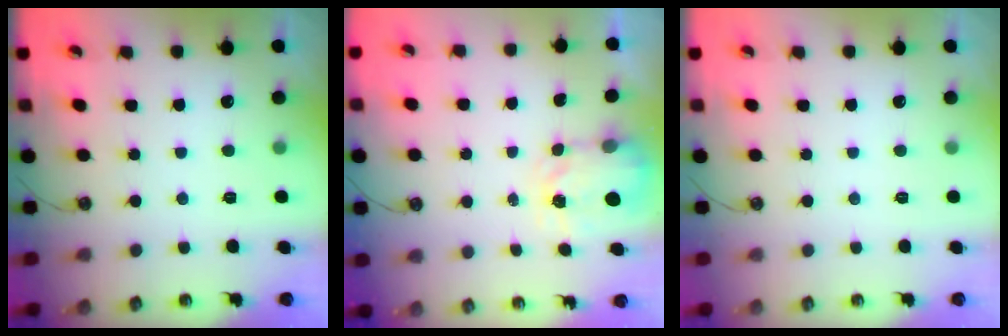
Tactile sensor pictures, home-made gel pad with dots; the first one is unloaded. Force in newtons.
{"total": 3.9, "press": 3.9, "slide": 0.5}
{"total": 0.0}